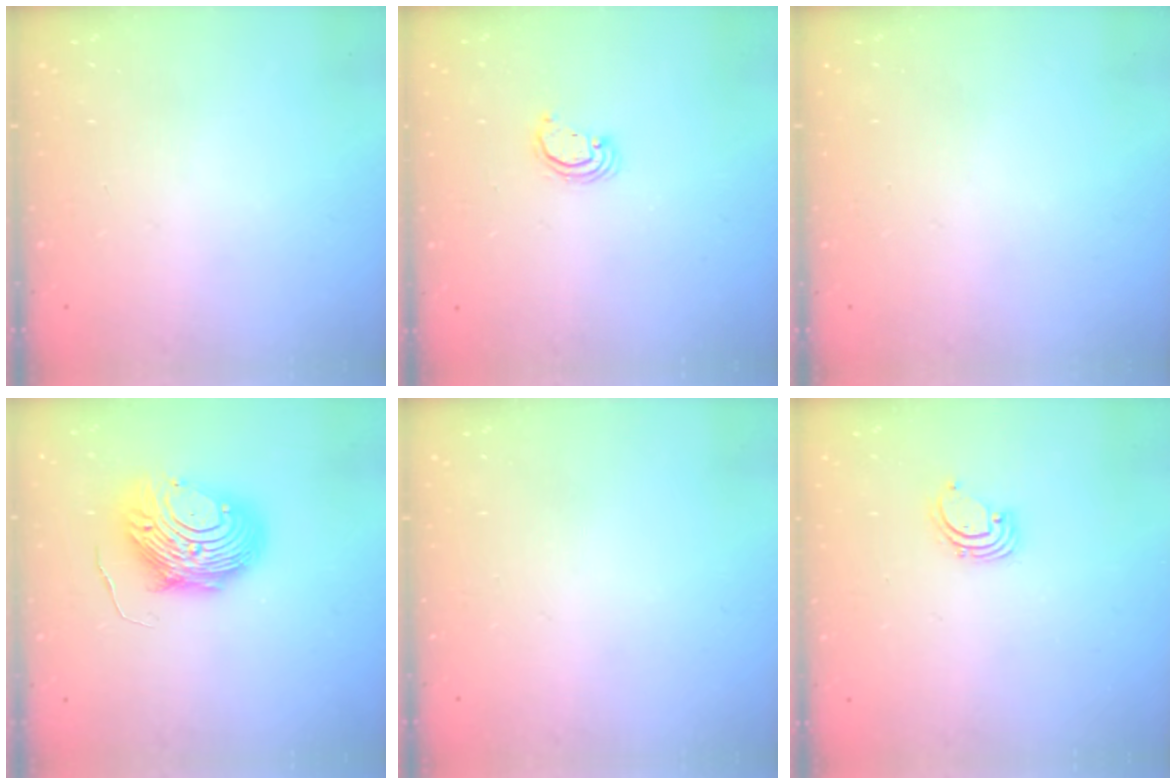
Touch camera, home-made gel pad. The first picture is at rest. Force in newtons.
{"total": 2.7, "press": 2.7, "slide": 0.1}
{"total": 0.0}
{"total": 10.5, "press": 10.4, "slide": 1.0}
{"total": 0.0}
{"total": 1.4, "press": 1.4, "slide": 0.1}